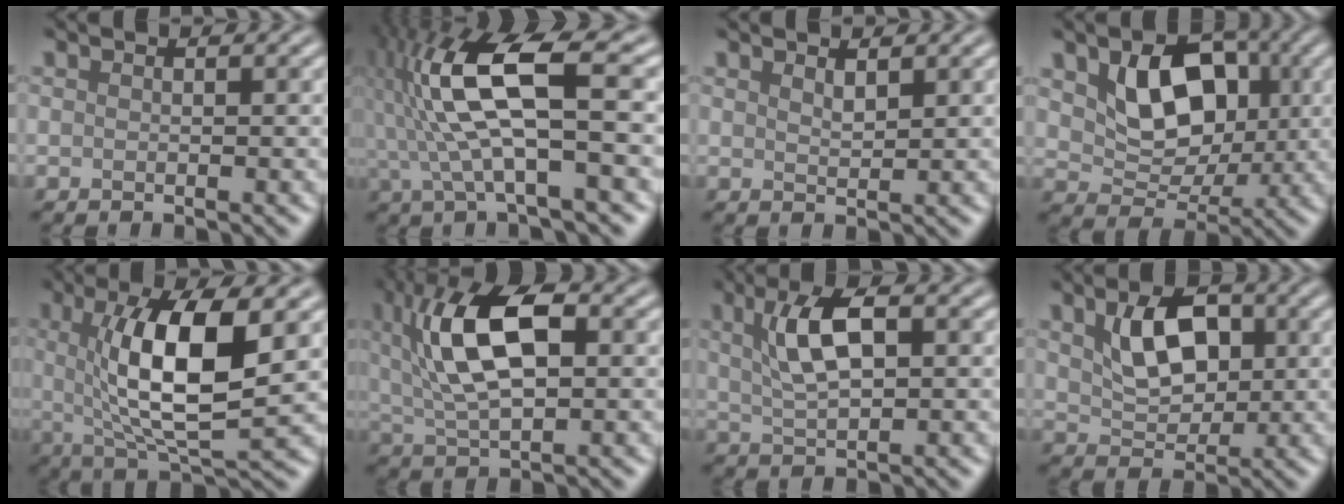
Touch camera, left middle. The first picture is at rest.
{"total": 10.1, "force": [0.9, 2.7, 9.6], "torque": [-0.197, 0.018, 0.015]}
{"total": 1.1, "force": [0.9, 0.3, 0.5], "torque": [-0.012, -0.002, 0.017]}
{"total": 7.0, "force": [1.4, 4.9, 4.8], "torque": [-0.088, -0.010, 0.025]}
{"total": 9.6, "force": [1.4, 2.8, 9.0], "torque": [-0.149, -0.007, 0.029]}
{"total": 9.5, "force": [2.0, 4.3, 8.2], "torque": [-0.155, 0.013, 0.027]}
{"total": 5.1, "force": [1.4, 1.9, 4.5], "torque": [-0.088, 0.008, 0.024]}
{"total": 5.6, "force": [1.5, 3.5, 4.1], "torque": [-0.081, 0.002, 0.027]}